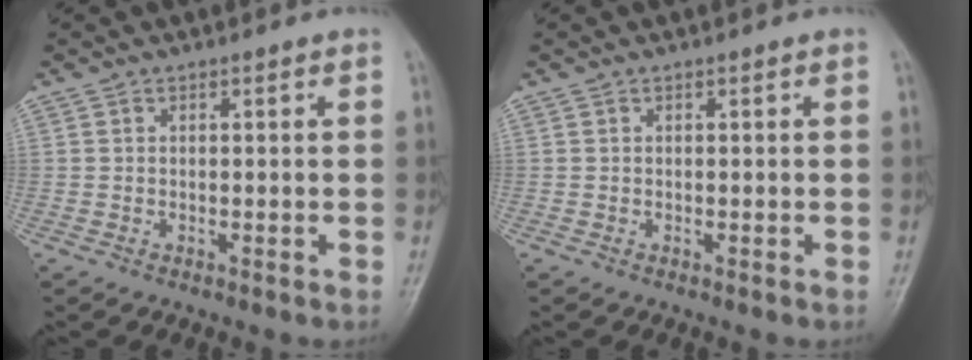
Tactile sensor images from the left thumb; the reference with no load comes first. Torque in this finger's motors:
{"motor_torque": [-0.01, 0.01, -0.01, 0.01, 0.00]}